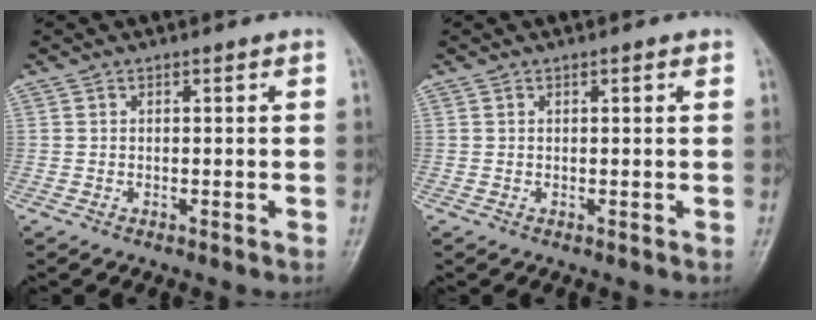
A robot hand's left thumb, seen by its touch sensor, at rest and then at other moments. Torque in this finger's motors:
{"motor_torque": [-0.15, -0.08, -0.03, 0.07, 0.06]}